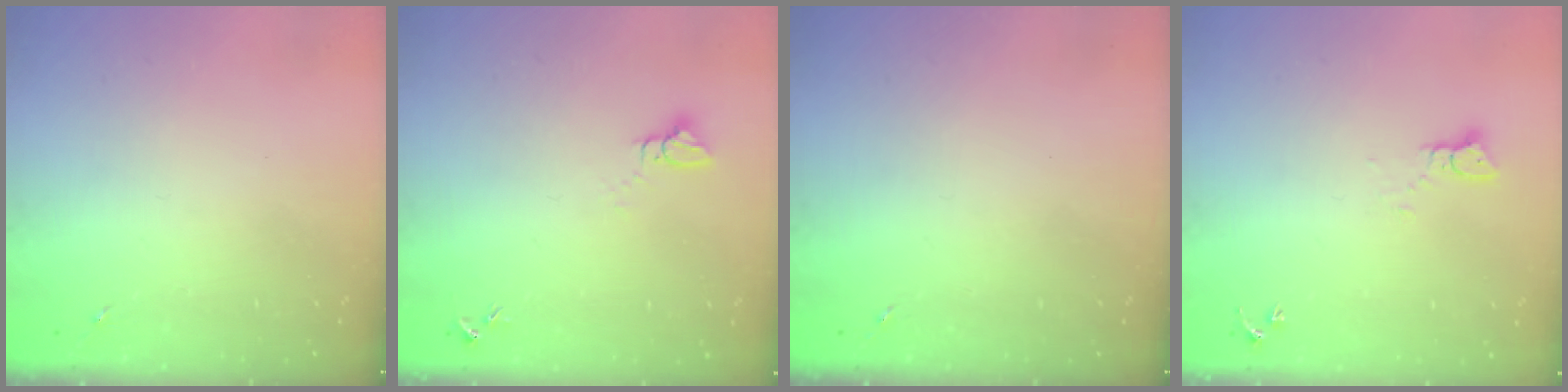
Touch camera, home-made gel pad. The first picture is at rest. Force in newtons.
{"total": 2.8, "press": 2.8, "slide": 0.1}
{"total": 0.0}
{"total": 3.3, "press": 3.3, "slide": 0.1}